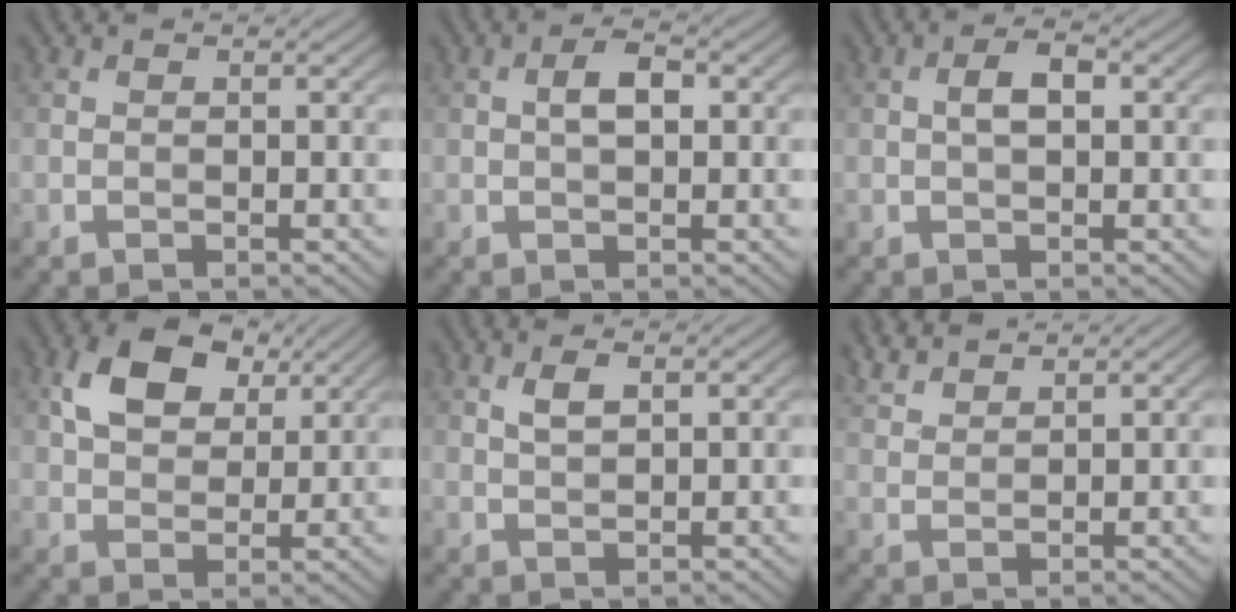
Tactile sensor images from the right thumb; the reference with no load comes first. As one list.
[{"total": 2.8, "force": [0.4, 1.4, 2.5], "torque": [-0.043, 0.007, 0.002]}, {"total": 2.8, "force": [0.3, 1.2, 2.4], "torque": [-0.043, 0.008, 0.001]}, {"total": 8.0, "force": [3.5, 5.1, 5.0], "torque": [-0.104, 0.003, 0.060]}, {"total": 2.3, "force": [1.1, 0.9, 1.8], "torque": [-0.041, 0.002, 0.024]}, {"total": 3.7, "force": [3.3, 0.8, 1.4], "torque": [-0.036, 0.005, 0.071]}]